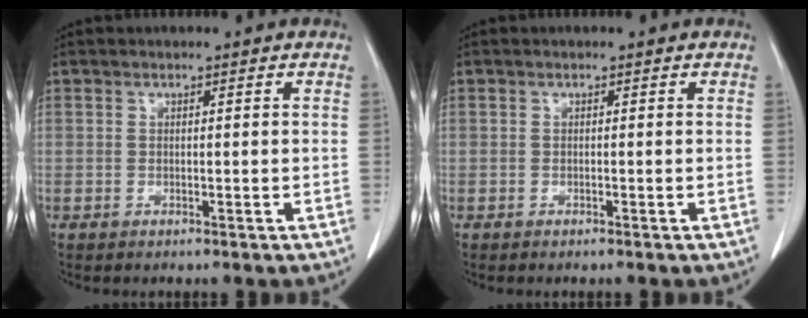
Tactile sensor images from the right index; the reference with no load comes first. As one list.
[{"total": 0.0}]